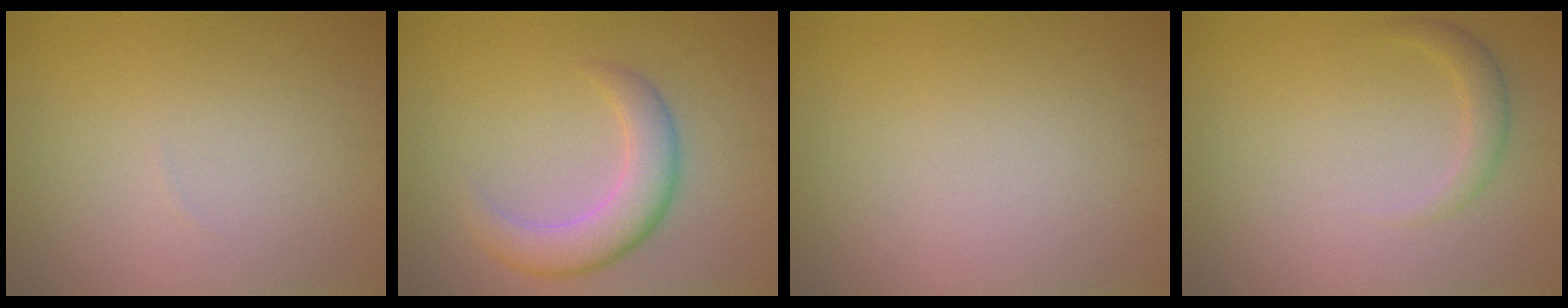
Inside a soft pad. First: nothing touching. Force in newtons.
{"total": 4.8, "press": 4.8, "slide": 0.4}
{"total": 0.0}
{"total": 1.6, "press": 1.6, "slide": 0.1}